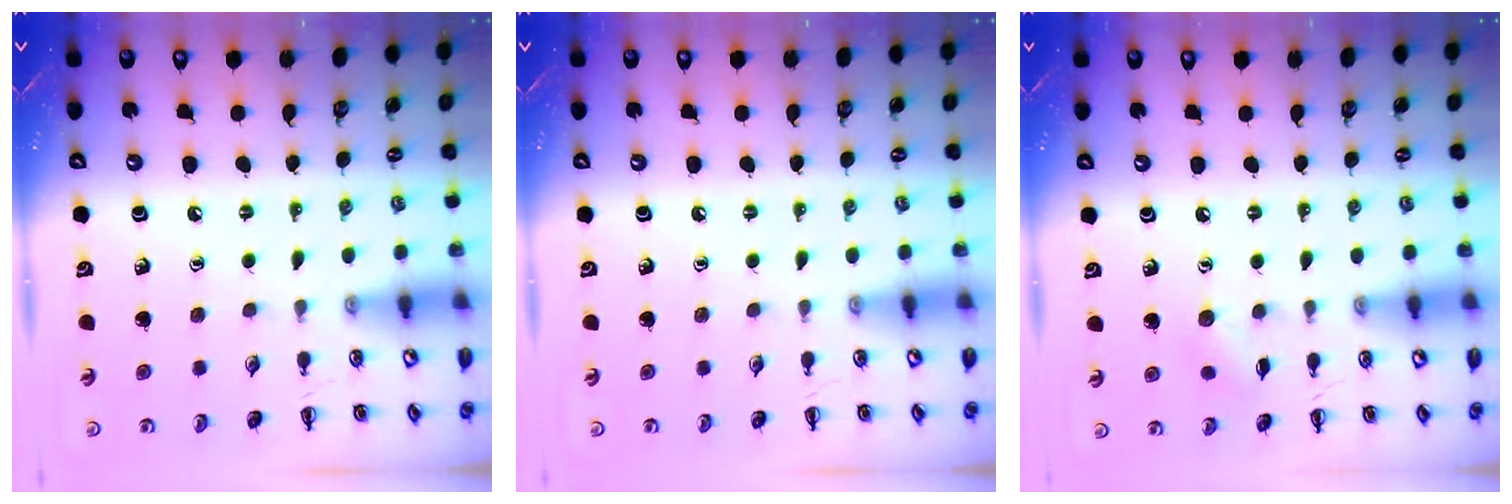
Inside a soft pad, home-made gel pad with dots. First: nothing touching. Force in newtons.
{"total": 0.0}
{"total": 5.5, "press": 5.3, "slide": 1.3}